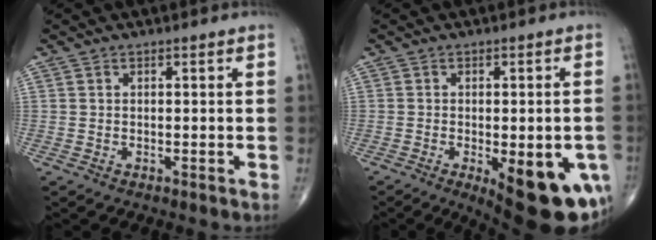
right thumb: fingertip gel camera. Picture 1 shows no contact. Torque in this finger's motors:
{"motor_torque": [2.24, 2.16, 0.98, -1.09, 0.34]}